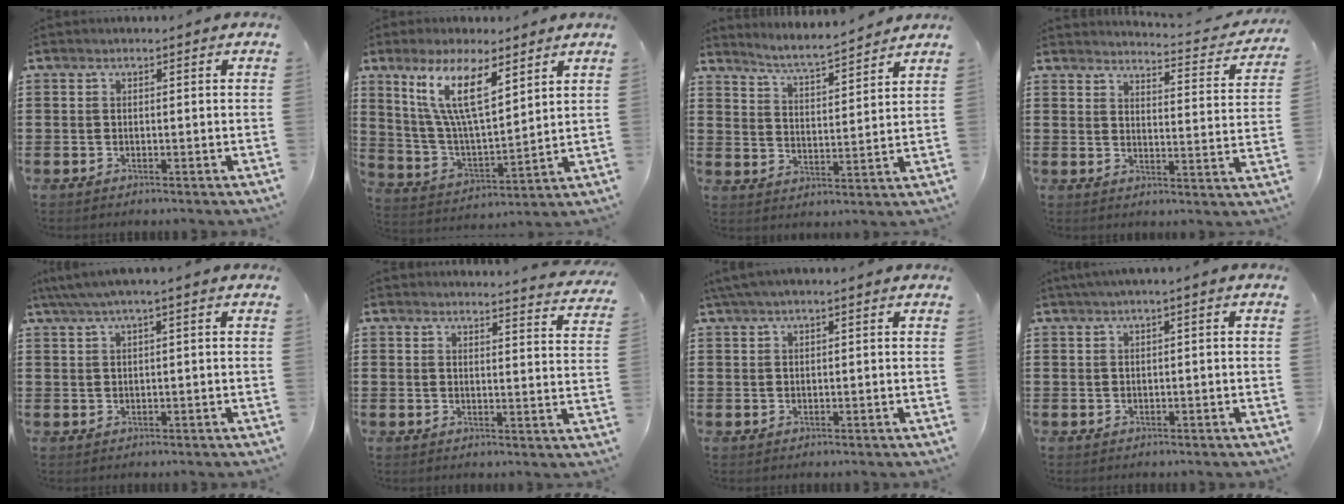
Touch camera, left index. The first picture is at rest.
{"total": 11.8, "force": [7.0, 3.3, 9.0], "torque": [-0.195, -0.018, 0.125]}
{"total": 4.5, "force": [4.4, -0.4, 1.1], "torque": [-0.042, -0.036, 0.070]}
{"total": 3.1, "force": [3.0, -0.2, 0.8], "torque": [-0.026, -0.031, 0.043]}
{"total": 2.1, "force": [0.6, 0.1, 2.0], "torque": [-0.036, -0.001, 0.010]}
{"total": 3.1, "force": [3.1, -0.5, 0.4], "torque": [-0.013, -0.021, 0.052]}
{"total": 1.6, "force": [0.8, 0.1, 1.4], "torque": [-0.025, 0.000, 0.016]}
{"total": 1.2, "force": [-0.1, -0.1, 1.2], "torque": [-0.018, -0.004, -0.001]}